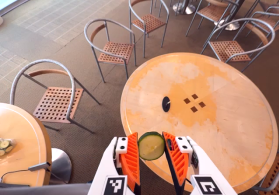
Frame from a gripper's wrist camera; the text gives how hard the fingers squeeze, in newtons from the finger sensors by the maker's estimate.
{"total": 9.5, "left": 9.8, "right": 9.2}